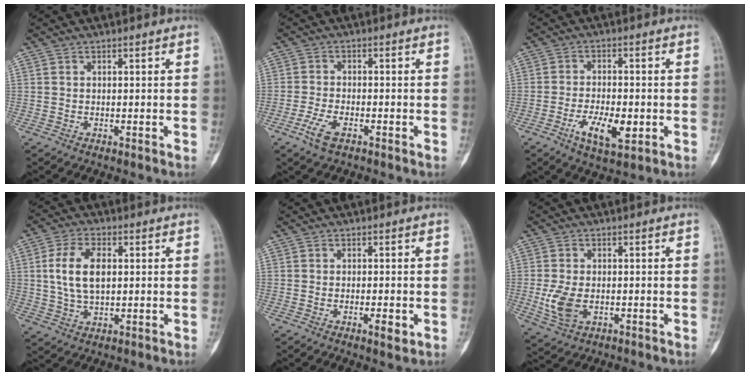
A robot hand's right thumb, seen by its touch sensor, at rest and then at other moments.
{"total": 4.4, "force": [-2.5, 1.8, 3.1], "torque": [-0.070, 0.007, -0.048]}
{"total": 8.3, "force": [-2.7, 3.5, 7.0], "torque": [-0.118, 0.003, -0.044]}
{"total": 9.5, "force": [1.4, 5.4, 7.7], "torque": [-0.143, 0.002, 0.029]}
{"total": 2.9, "force": [-1.0, 0.9, 2.5], "torque": [-0.037, -0.002, -0.012]}
{"total": 6.5, "force": [-1.1, 4.1, 5.0], "torque": [-0.106, -0.004, -0.015]}